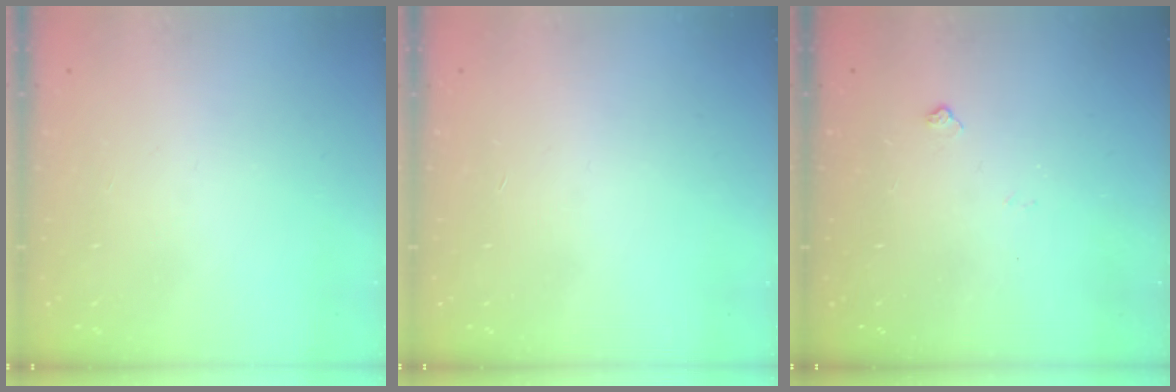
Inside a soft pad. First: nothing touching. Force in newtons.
{"total": 0.0}
{"total": 2.5, "press": 2.4, "slide": 0.4}